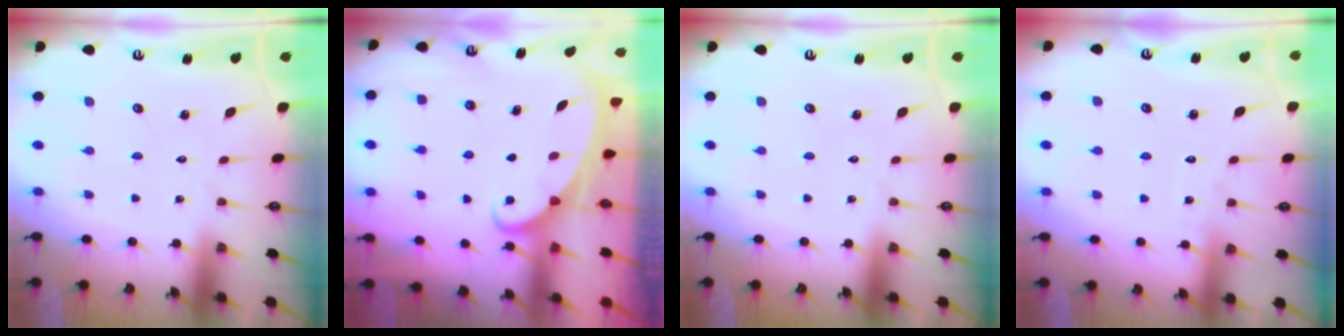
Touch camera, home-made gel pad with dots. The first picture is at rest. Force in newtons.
{"total": 2.1, "press": 2.0, "slide": 0.3}
{"total": 0.0}
{"total": 3.2, "press": 3.2, "slide": 0.3}